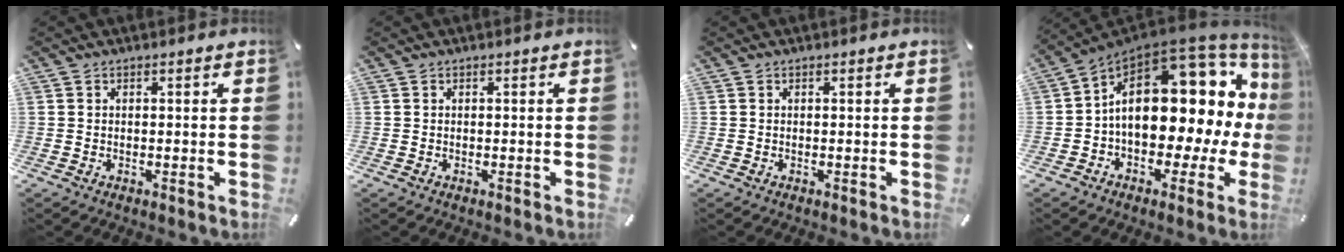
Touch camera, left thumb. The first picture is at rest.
{"total": 0.0}
{"total": 0.0}
{"total": 21.7, "force": [3.5, 13.1, 17.0], "torque": [-0.247, -0.047, 0.069]}